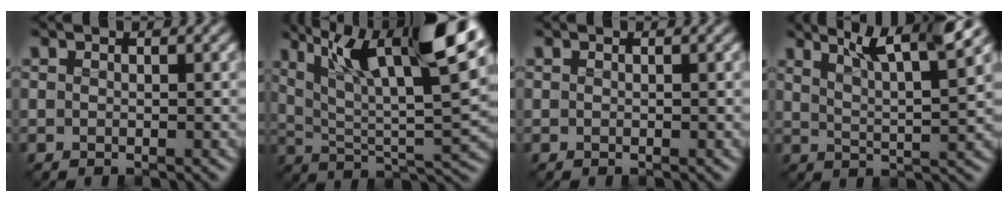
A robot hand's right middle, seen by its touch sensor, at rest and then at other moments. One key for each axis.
{"total": 13.2, "fx": 7.1, "fy": 3.7, "fz": 10.5, "tx": -0.184, "ty": 0.003, "tz": 0.122}
{"total": 0.0}
{"total": 6.7, "fx": 4.8, "fy": 1.2, "fz": 4.6, "tx": -0.072, "ty": 0.013, "tz": 0.068}